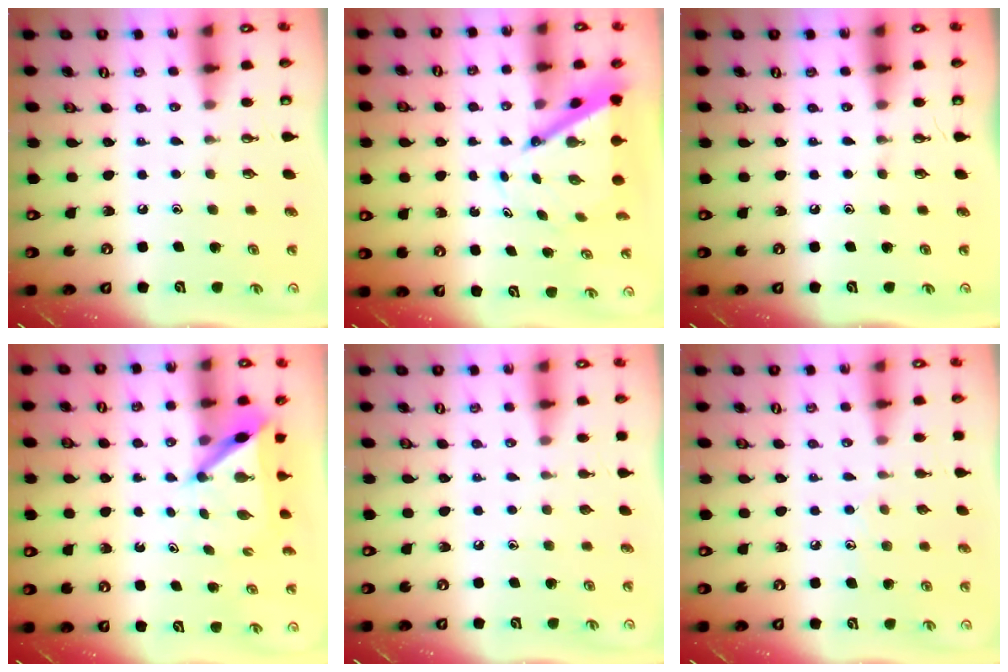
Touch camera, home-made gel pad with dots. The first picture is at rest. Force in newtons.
{"total": 6.8, "press": 6.8, "slide": 0.4}
{"total": 0.0}
{"total": 5.4, "press": 5.4, "slide": 0.4}
{"total": 0.0}
{"total": 4.8, "press": 4.8, "slide": 0.4}